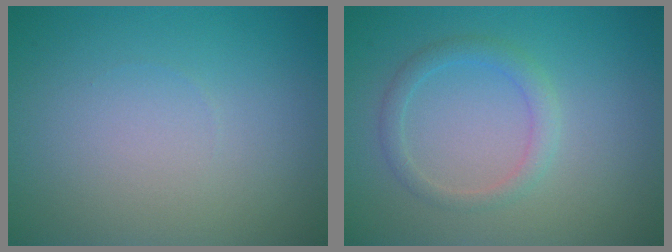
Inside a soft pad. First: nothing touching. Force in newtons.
{"total": 2.0, "press": 2.0, "slide": 0.3}